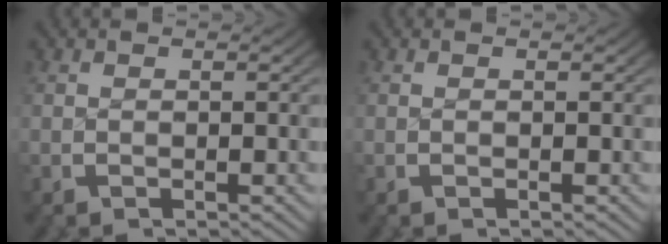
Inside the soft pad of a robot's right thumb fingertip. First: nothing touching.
{"total": 0.0}